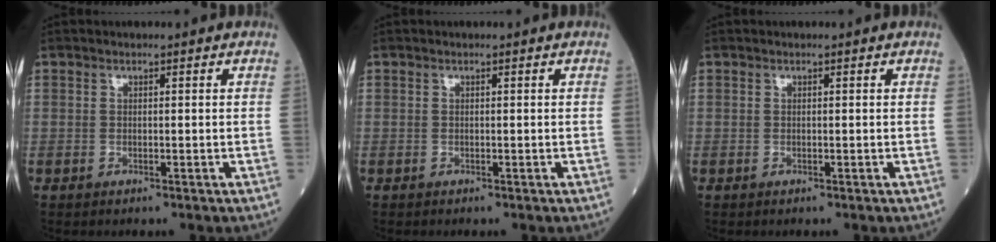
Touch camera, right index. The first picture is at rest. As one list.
[{"total": 0.0}, {"total": 0.0}]